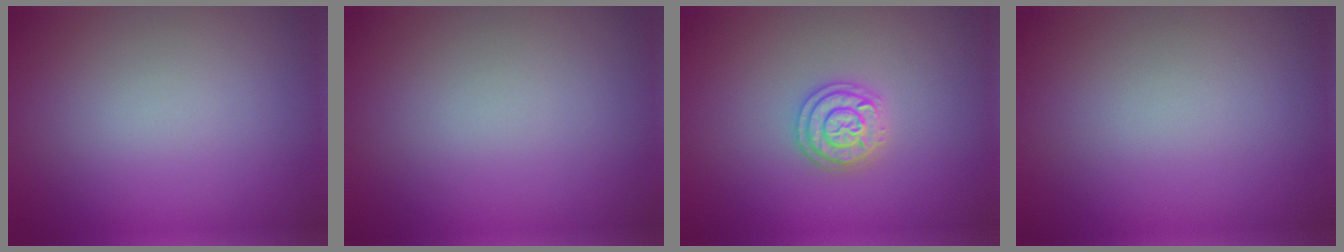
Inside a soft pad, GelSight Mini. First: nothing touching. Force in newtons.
{"total": 0.0}
{"total": 2.3, "press": 2.3, "slide": 0.5}
{"total": 0.0}